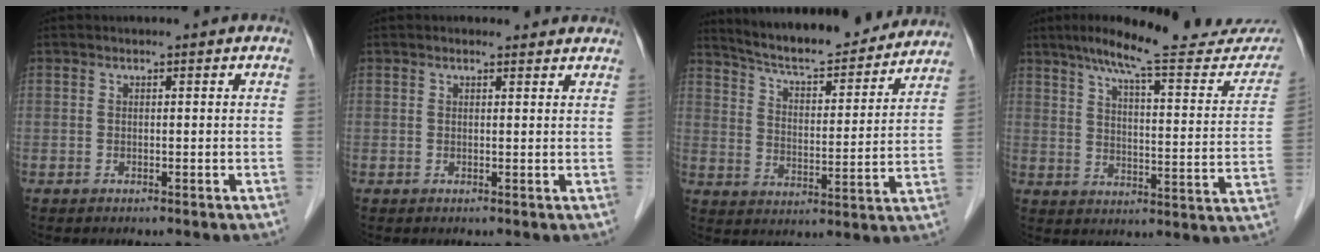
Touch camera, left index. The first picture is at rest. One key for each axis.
{"total": 2.3, "fx": 2.2, "fy": 0.8, "fz": 0.4, "tx": -0.009, "ty": 0.005, "tz": 0.016}
{"total": 19.2, "fx": 17.8, "fy": 3.1, "fz": 6.4, "tx": -0.094, "ty": -0.006, "tz": 0.248}
{"total": 22.9, "fx": 19.8, "fy": 2.7, "fz": 11.1, "tx": -0.153, "ty": -0.039, "tz": 0.252}